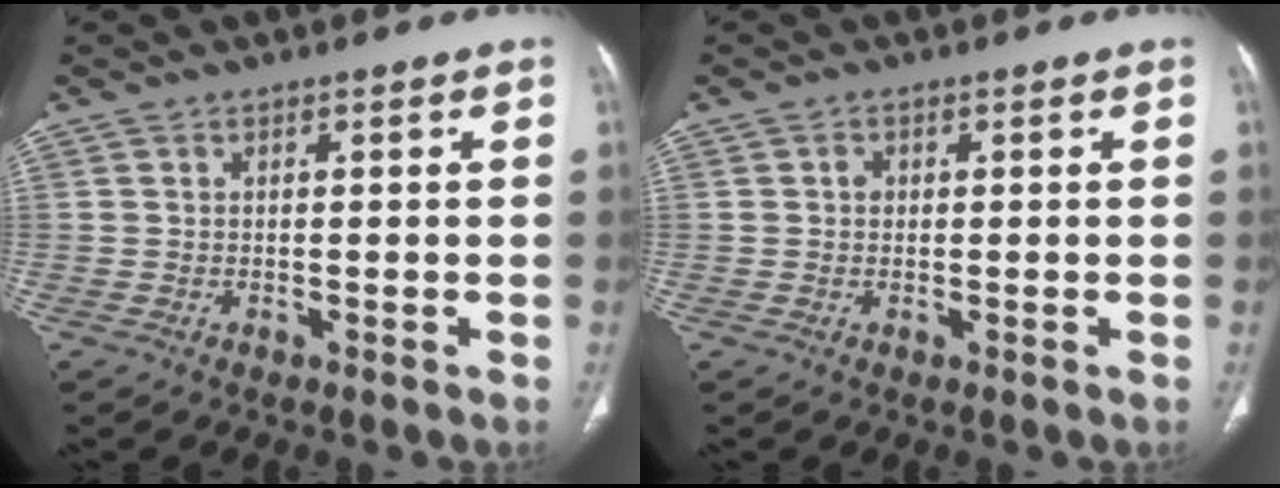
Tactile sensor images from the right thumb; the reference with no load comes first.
{"total": 1.1, "force": [0.2, 1.0, 0.5], "torque": [-0.006, 0.003, 0.002]}